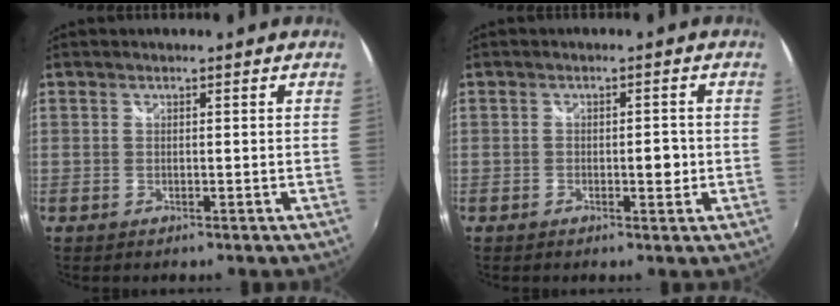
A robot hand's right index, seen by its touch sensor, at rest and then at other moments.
{"total": 2.6, "force": [-0.7, 1.6, 2.0], "torque": [-0.027, 0.001, -0.011]}